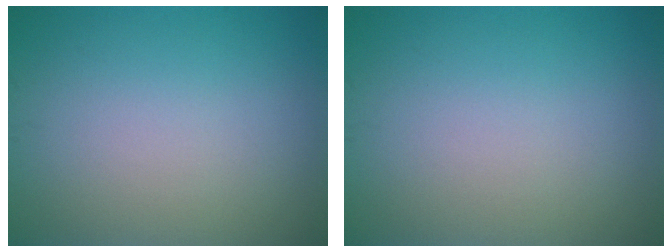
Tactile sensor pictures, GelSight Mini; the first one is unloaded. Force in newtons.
{"total": 0.0}